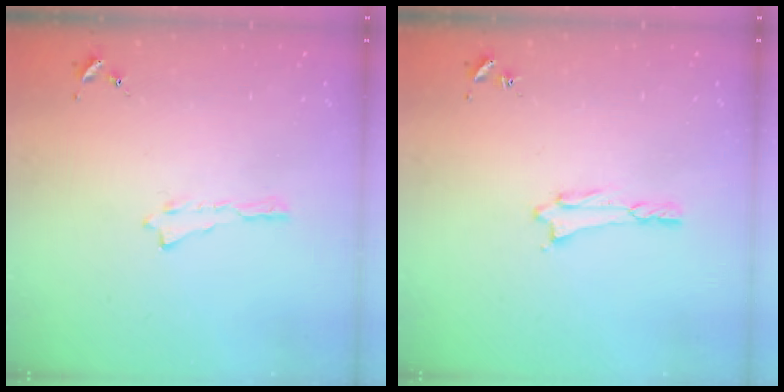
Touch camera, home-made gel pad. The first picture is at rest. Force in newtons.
{"total": 0.7, "press": 0.7, "slide": 0.1}